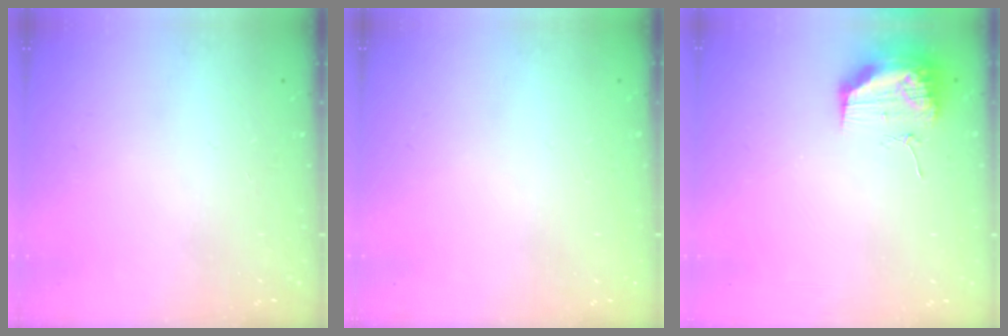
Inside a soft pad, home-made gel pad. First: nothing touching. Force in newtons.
{"total": 0.0}
{"total": 17.0, "press": 13.3, "slide": 10.6}